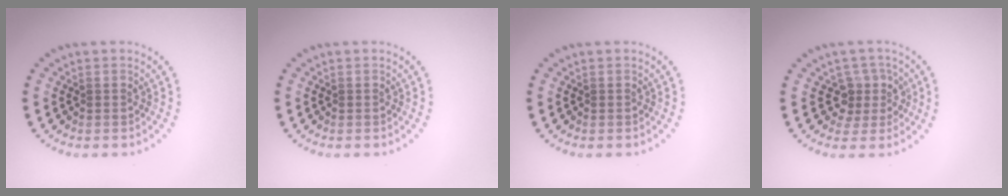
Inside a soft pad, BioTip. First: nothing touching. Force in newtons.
{"total": 0.0}
{"total": 0.0}
{"total": 2.5, "press": 1.9, "slide": 1.7}